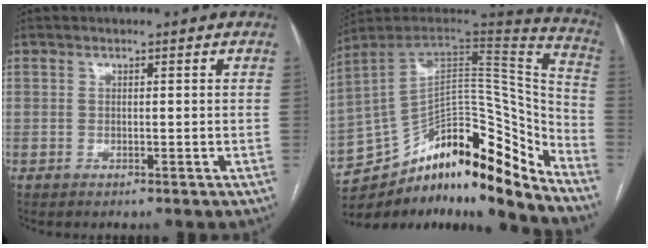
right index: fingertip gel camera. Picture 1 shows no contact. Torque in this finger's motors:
{"motor_torque": [0.95, -1.09, 0.12, 0.06]}